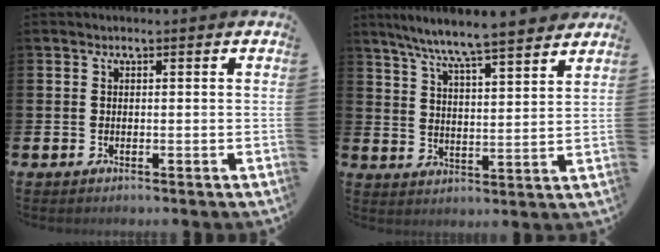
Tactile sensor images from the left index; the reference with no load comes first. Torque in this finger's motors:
{"motor_torque": [1.04, -1.10, 0.97, 0.21]}